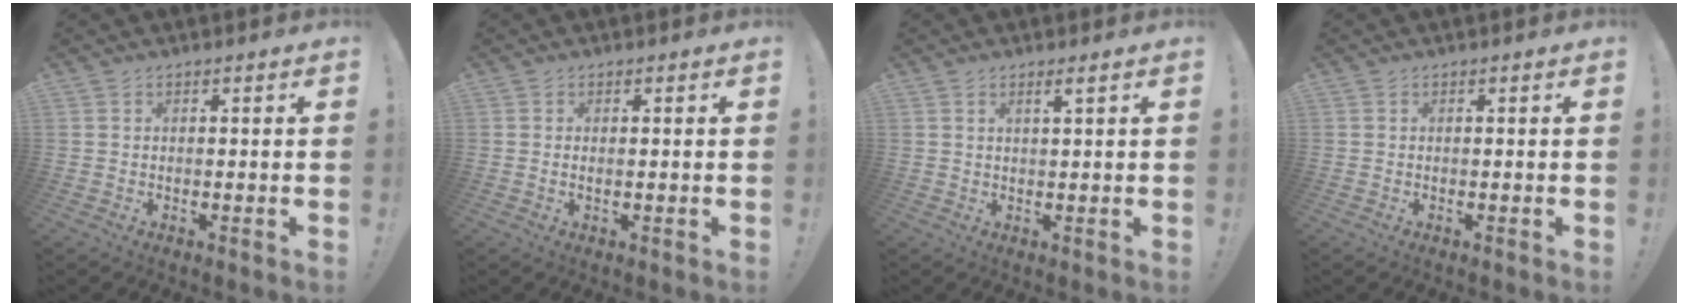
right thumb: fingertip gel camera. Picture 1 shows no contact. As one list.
[{"total": 0.9, "force": [0.1, 0.1, 0.9], "torque": [-0.016, -0.002, 0.000]}, {"total": 2.1, "force": [1.0, 0.0, 1.8], "torque": [-0.034, -0.001, 0.015]}, {"total": 0.0}]